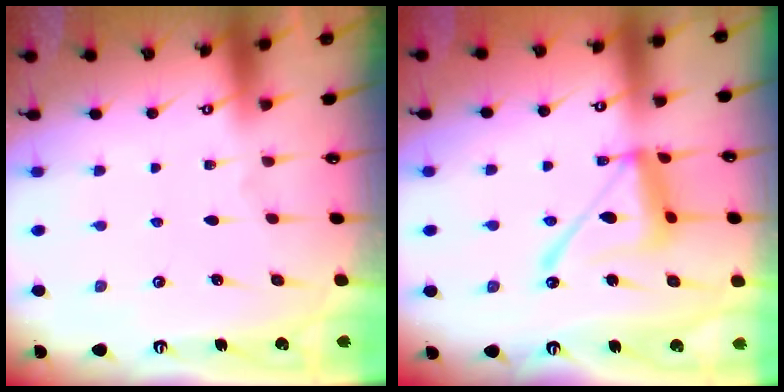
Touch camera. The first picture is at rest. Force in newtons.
{"total": 14.3, "press": 14.2, "slide": 1.4}